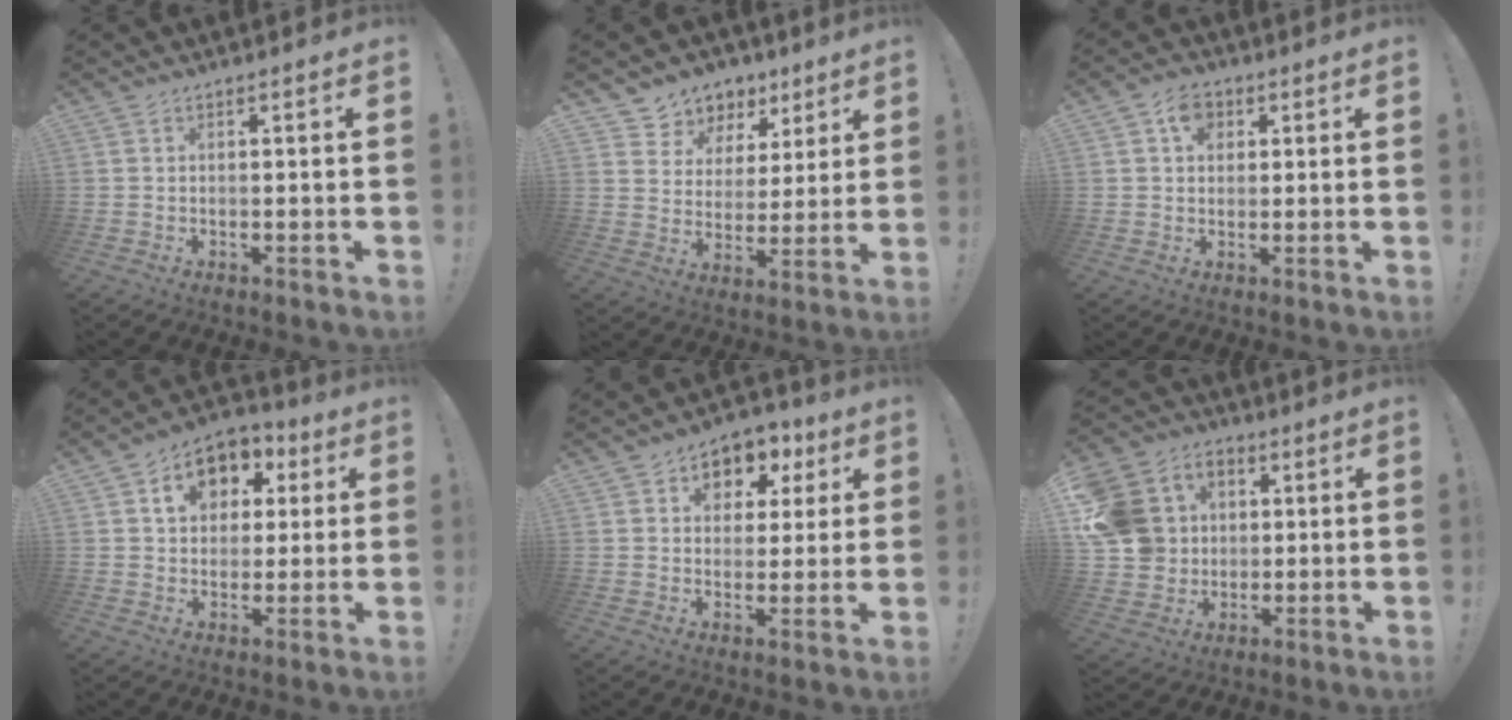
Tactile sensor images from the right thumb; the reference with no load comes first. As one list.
[{"total": 7.8, "force": [4.9, 6.0, 0.9], "torque": [-0.014, -0.048, 0.097]}, {"total": 5.9, "force": [2.0, 4.7, 2.9], "torque": [-0.046, 0.006, 0.037]}, {"total": 11.5, "force": [4.1, 9.2, 5.5], "torque": [-0.074, -0.011, 0.078]}, {"total": 7.5, "force": [2.7, 6.5, 2.7], "torque": [-0.024, -0.019, 0.051]}, {"total": 14.3, "force": [2.5, 13.0, 5.5], "torque": [-0.075, -0.001, 0.060]}]